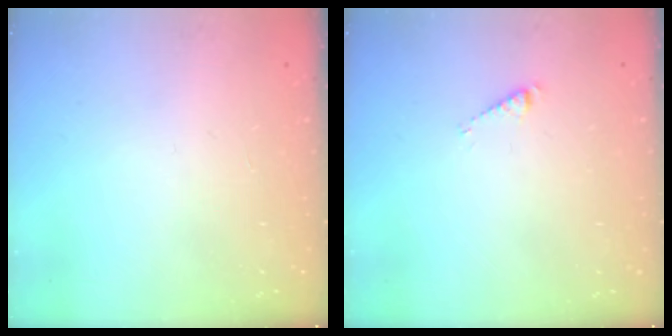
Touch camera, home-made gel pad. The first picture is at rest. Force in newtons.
{"total": 2.6, "press": 2.6, "slide": 0.2}